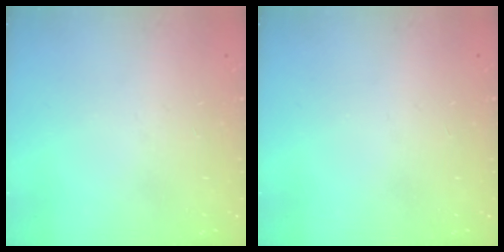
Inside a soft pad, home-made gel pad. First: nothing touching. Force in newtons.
{"total": 0.0}